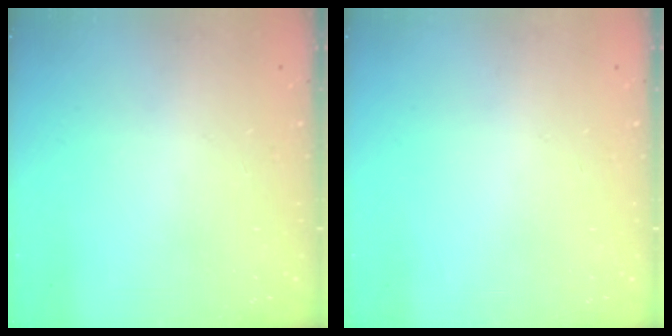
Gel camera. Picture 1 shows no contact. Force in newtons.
{"total": 0.0}